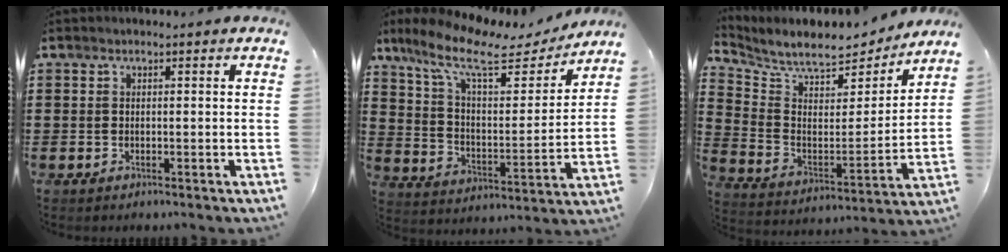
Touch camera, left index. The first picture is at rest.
{"total": 11.4, "force": [8.2, 3.3, 7.2], "torque": [-0.162, -0.035, 0.139]}
{"total": 8.1, "force": [7.4, 1.6, 2.8], "torque": [-0.083, -0.055, 0.124]}